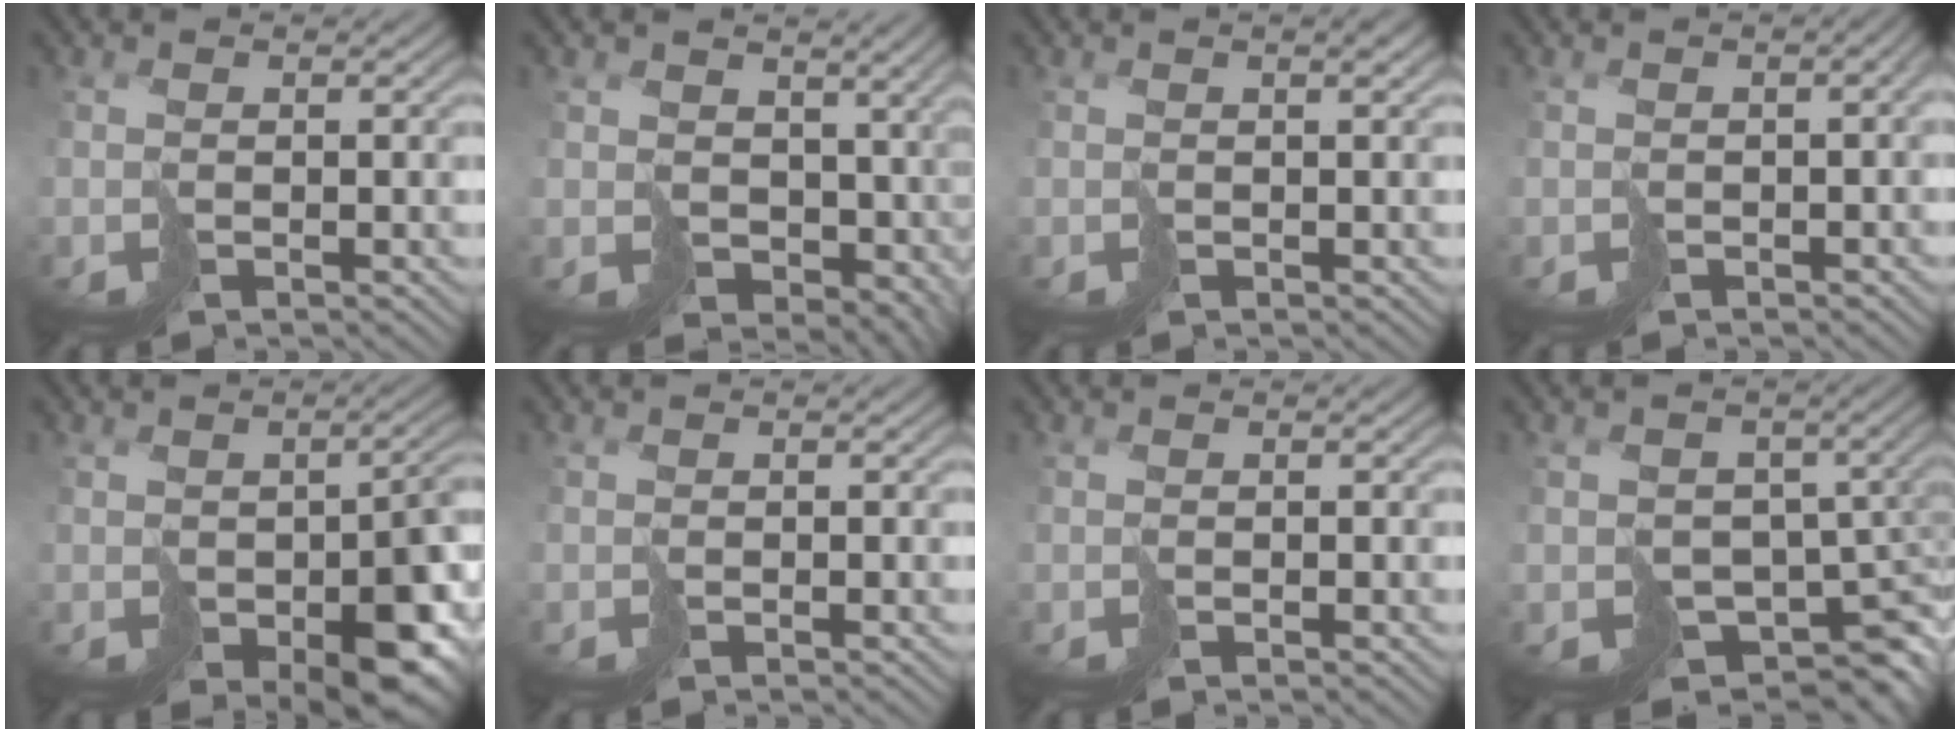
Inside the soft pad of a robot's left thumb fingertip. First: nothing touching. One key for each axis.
{"total": 9.1, "fx": 0.3, "fy": 7.3, "fz": 5.4, "tx": -0.097, "ty": -0.039, "tz": 0.023}
{"total": 1.2, "fx": 0.4, "fy": 0.2, "fz": 1.1, "tx": -0.018, "ty": 0.003, "tz": 0.009}
{"total": 2.8, "fx": -0.9, "fy": 1.1, "fz": 2.4, "tx": -0.029, "ty": -0.006, "tz": -0.004}
{"total": 9.8, "fx": -3.4, "fy": 5.5, "fz": 7.3, "tx": -0.100, "ty": -0.038, "tz": -0.037}
{"total": 0.0}
{"total": 0.0}
{"total": 7.9, "fx": -2.7, "fy": 6.0, "fz": 4.5, "tx": -0.054, "ty": -0.034, "tz": -0.034}